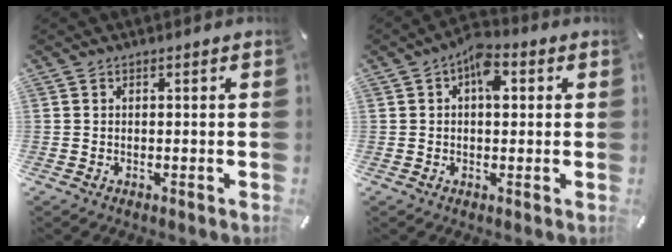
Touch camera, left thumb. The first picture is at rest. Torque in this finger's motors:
{"motor_torque": [0.62, 0.62, 0.74, -0.31, 0.23]}